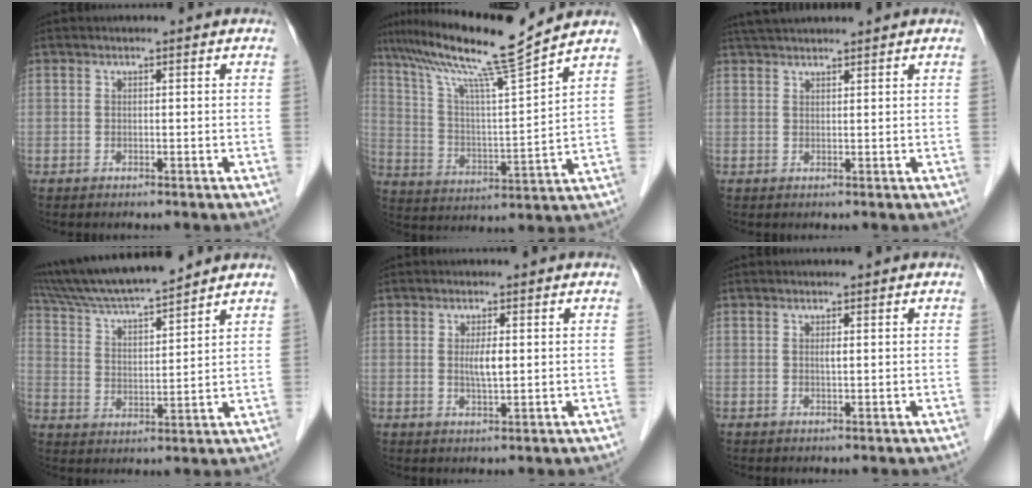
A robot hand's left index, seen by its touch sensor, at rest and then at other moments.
{"total": 14.9, "force": [12.4, -2.1, 8.1], "torque": [-0.148, -0.002, 0.216]}
{"total": 4.7, "force": [4.3, 0.4, 1.9], "torque": [-0.031, 0.035, 0.079]}
{"total": 13.8, "force": [12.5, 0.4, 5.8], "torque": [-0.109, 0.013, 0.225]}
{"total": 2.6, "force": [0.4, 0.4, 2.5], "torque": [-0.049, -0.003, 0.008]}
{"total": 0.6, "force": [0.2, 0.0, 0.6], "torque": [-0.013, 0.000, 0.005]}